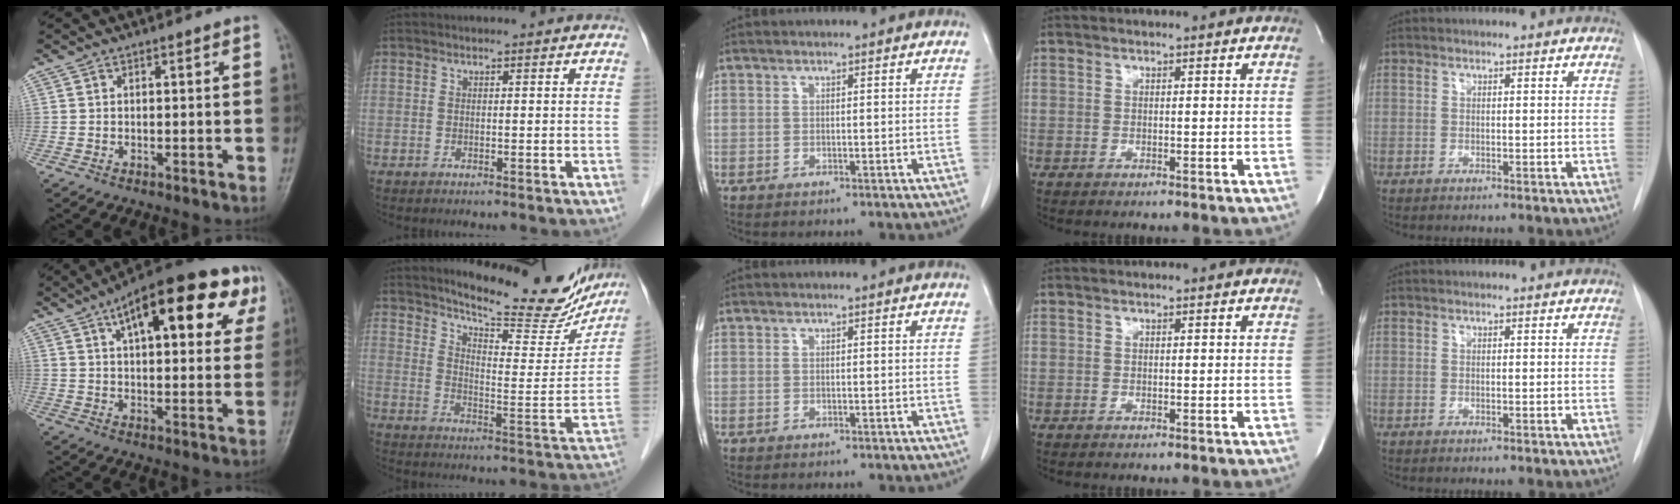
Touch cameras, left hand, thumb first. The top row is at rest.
{"thumb": {"total": 23.5, "force": [10.5, 9.4, 18.8], "torque": [-0.239, 0.010, 0.145]}, "index": {"total": 20.3, "force": [17.8, 4.5, 8.5], "torque": [-0.113, -0.047, 0.229]}}